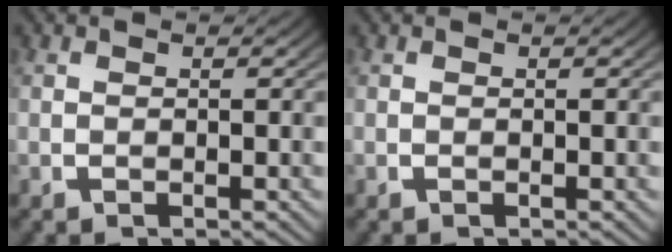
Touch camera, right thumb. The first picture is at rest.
{"total": 0.0}